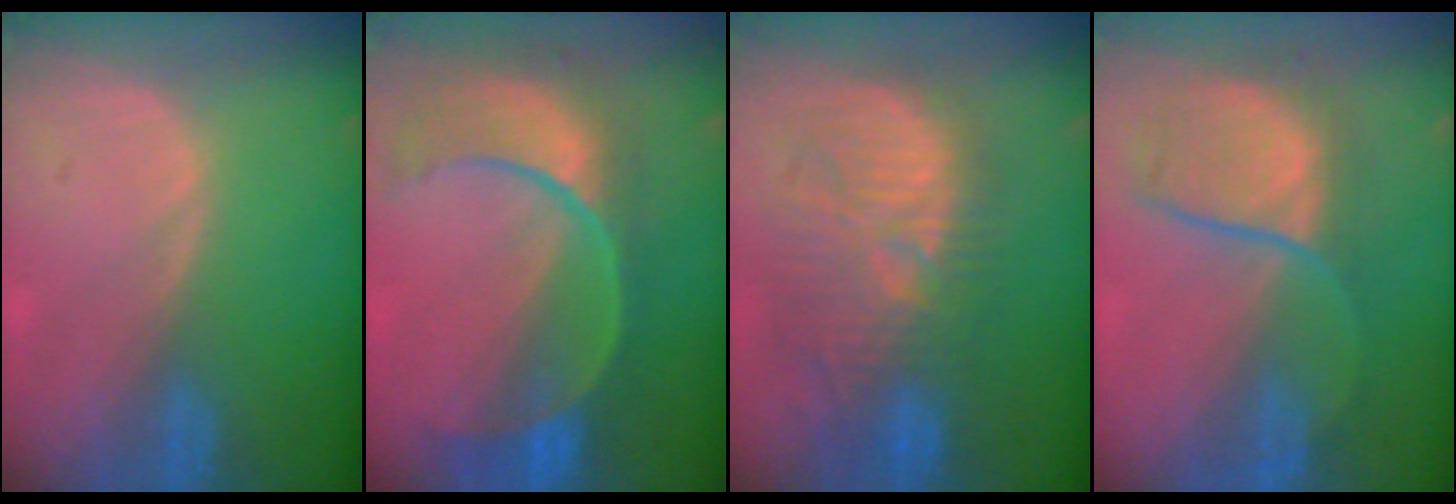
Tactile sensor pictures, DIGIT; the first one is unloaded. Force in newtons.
{"total": 11.2, "press": 9.4, "slide": 6.1}
{"total": 11.4, "press": 11.2, "slide": 2.4}
{"total": 7.9, "press": 7.8, "slide": 1.3}